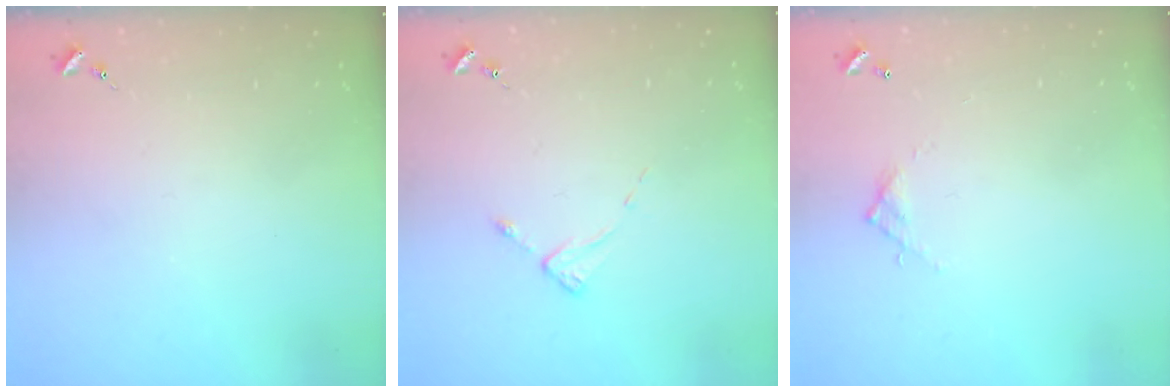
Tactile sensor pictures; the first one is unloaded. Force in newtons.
{"total": 2.6, "press": 2.6, "slide": 0.2}
{"total": 4.2, "press": 4.2, "slide": 0.2}